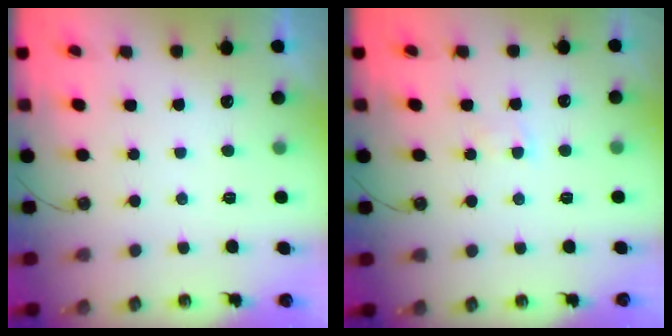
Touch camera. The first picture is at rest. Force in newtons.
{"total": 1.7, "press": 1.6, "slide": 0.3}